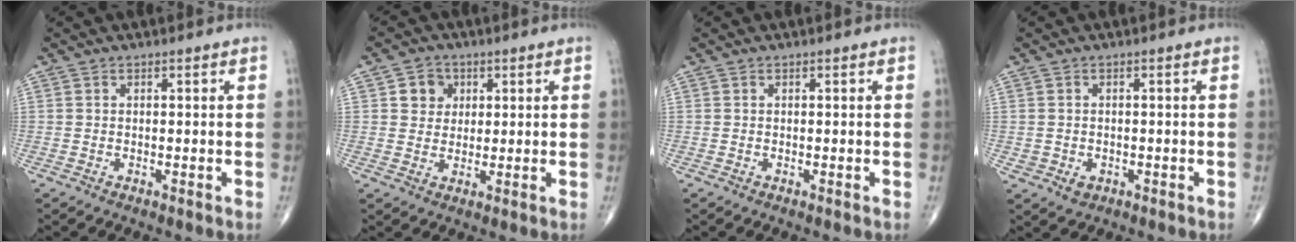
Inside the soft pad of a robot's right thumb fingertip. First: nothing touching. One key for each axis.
{"total": 4.9, "fx": 1.6, "fy": 4.4, "fz": 1.6, "tx": -0.001, "ty": -0.002, "tz": 0.023}
{"total": 0.0}
{"total": 2.4, "fx": -0.6, "fy": 2.0, "fz": 1.1, "tx": -0.010, "ty": 0.002, "tz": -0.002}